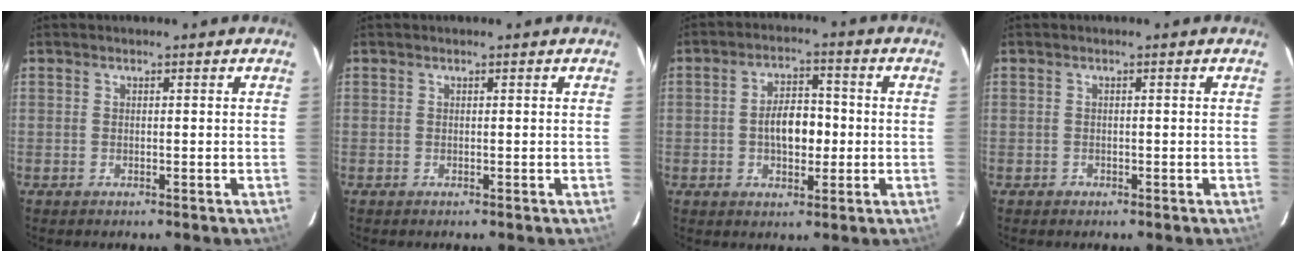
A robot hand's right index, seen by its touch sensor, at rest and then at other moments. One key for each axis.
{"total": 0.0}
{"total": 7.3, "fx": -0.9, "fy": 4.0, "fz": 6.0, "tx": -0.108, "ty": 0.012, "tz": -0.010}
{"total": 0.9, "fx": -0.5, "fy": 0.8, "fz": 0.0, "tx": 0.002, "ty": 0.003, "tz": -0.006}